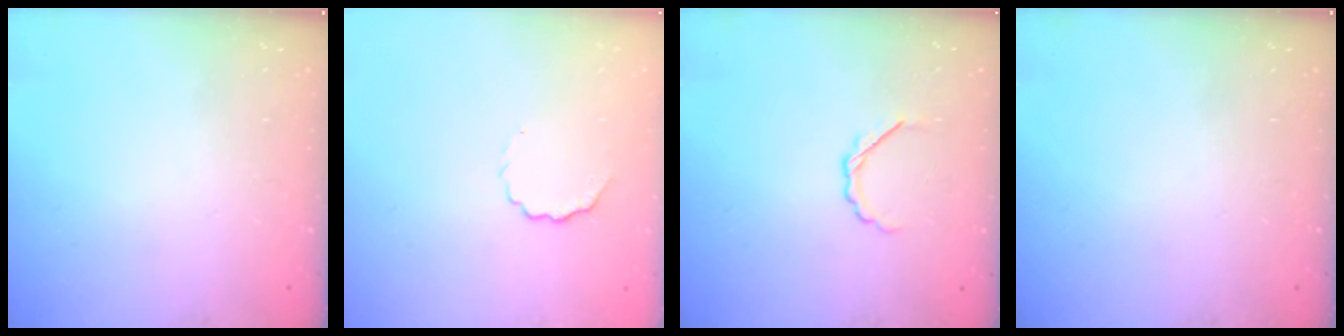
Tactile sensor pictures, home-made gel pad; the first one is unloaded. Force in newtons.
{"total": 4.4, "press": 4.2, "slide": 1.1}
{"total": 2.9, "press": 2.7, "slide": 0.9}
{"total": 0.0}